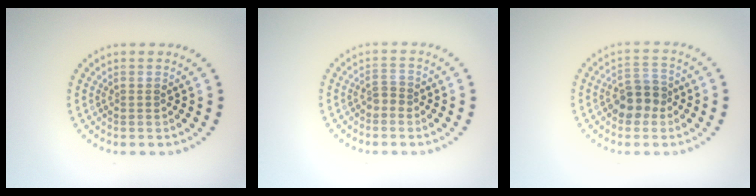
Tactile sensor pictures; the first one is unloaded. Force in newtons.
{"total": 1.2, "press": 1.0, "slide": 0.6}
{"total": 3.5, "press": 3.3, "slide": 1.0}